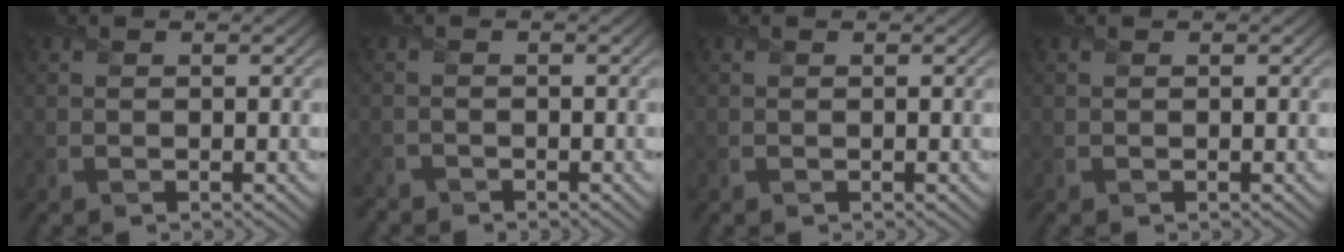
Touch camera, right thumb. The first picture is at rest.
{"total": 1.4, "force": [-1.3, 0.4, -0.1], "torque": [0.003, -0.004, -0.028]}
{"total": 0.0}
{"total": 0.0}